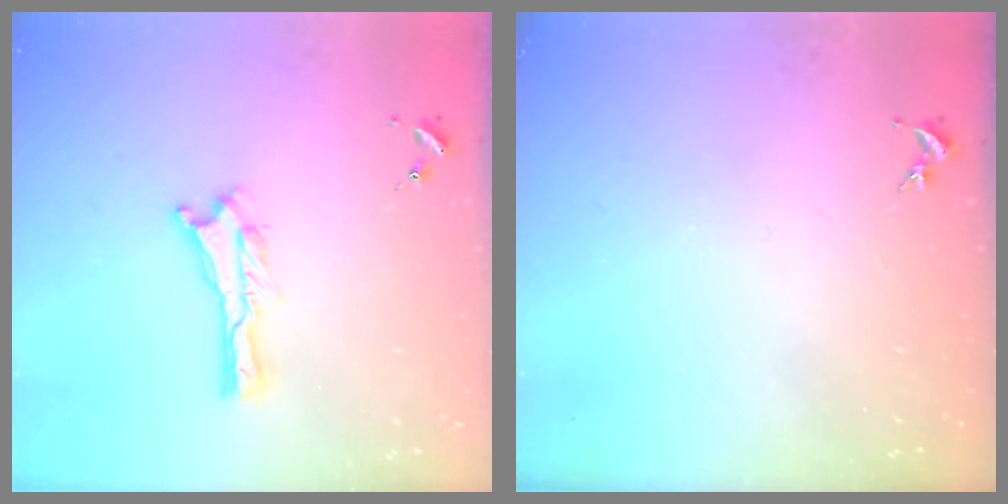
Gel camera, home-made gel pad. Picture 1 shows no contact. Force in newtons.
{"total": 0.0}